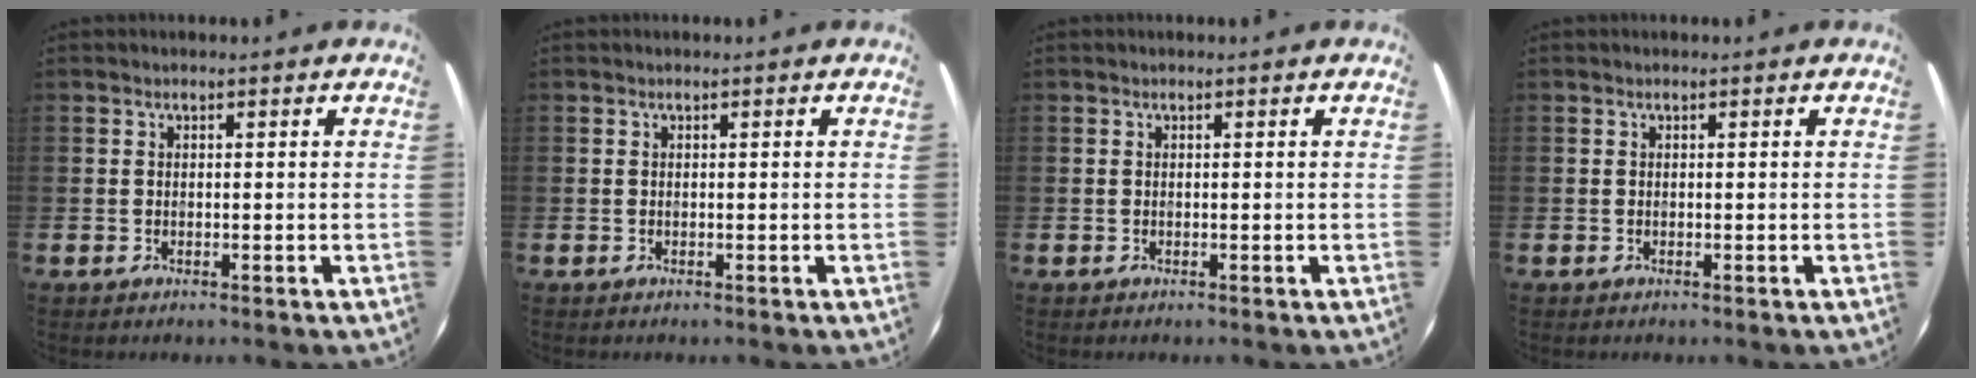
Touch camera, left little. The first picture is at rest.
{"total": 0.0}
{"total": 0.0}
{"total": 0.0}